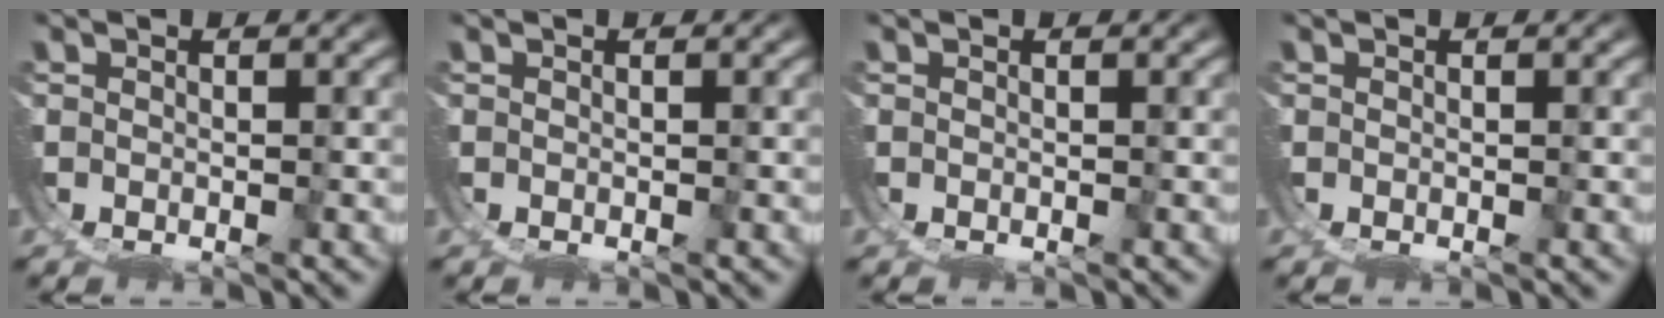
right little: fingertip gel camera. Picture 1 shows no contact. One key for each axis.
{"total": 0.0}
{"total": 0.0}
{"total": 0.0}